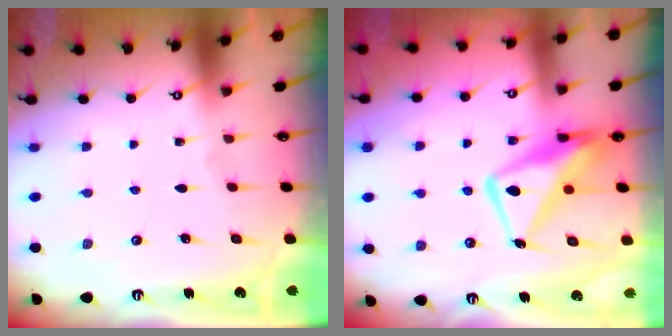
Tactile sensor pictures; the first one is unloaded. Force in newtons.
{"total": 12.9, "press": 12.8, "slide": 1.4}